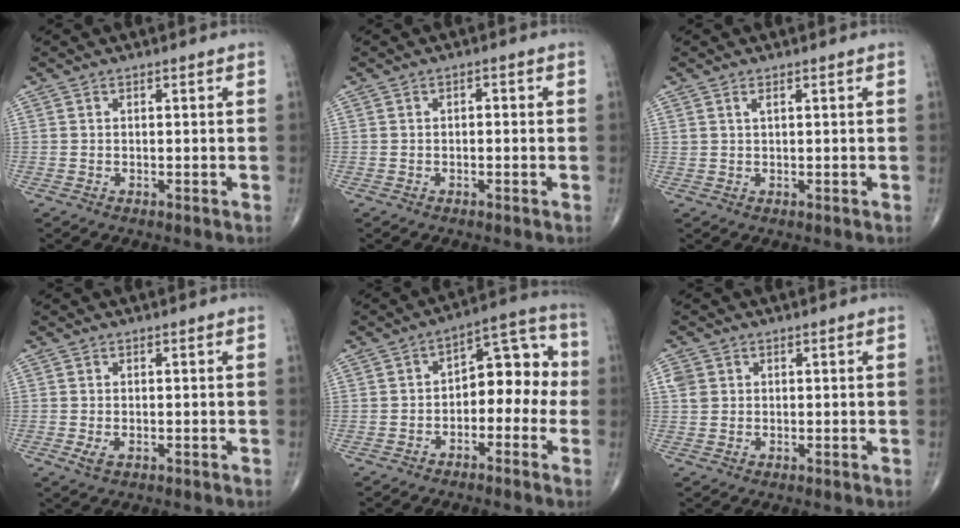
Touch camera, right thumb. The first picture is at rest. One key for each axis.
{"total": 1.1, "fx": 0.0, "fy": 0.6, "fz": 0.9, "tx": -0.012, "ty": 0.005, "tz": -0.003}
{"total": 1.0, "fx": 0.6, "fy": 0.2, "fz": 0.7, "tx": -0.015, "ty": 0.002, "tz": 0.013}
{"total": 1.7, "fx": -0.6, "fy": 0.8, "fz": 1.4, "tx": -0.028, "ty": -0.004, "tz": -0.010}
{"total": 9.2, "fx": -1.4, "fy": 5.6, "fz": 7.1, "tx": -0.057, "ty": 0.049, "tz": -0.032}
{"total": 2.7, "fx": 0.8, "fy": 2.3, "fz": 1.1, "tx": -0.015, "ty": 0.003, "tz": 0.019}